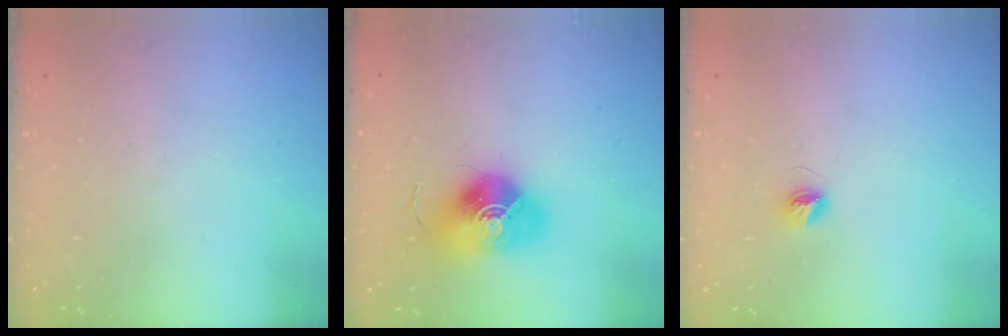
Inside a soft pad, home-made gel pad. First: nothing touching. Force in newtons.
{"total": 17.5, "press": 17.5, "slide": 0.4}
{"total": 4.0, "press": 3.9, "slide": 0.5}